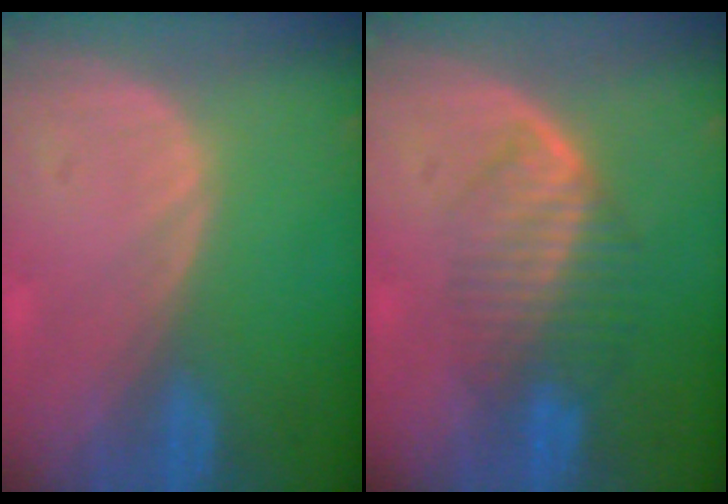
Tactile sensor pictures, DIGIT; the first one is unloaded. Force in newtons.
{"total": 6.6, "press": 6.2, "slide": 2.3}